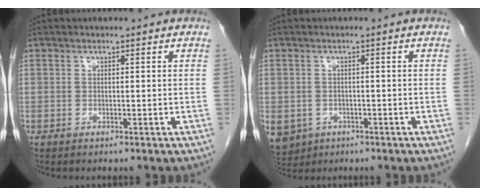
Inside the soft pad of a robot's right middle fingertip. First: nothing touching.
{"total": 9.2, "force": [-4.0, 7.7, 3.3], "torque": [-0.099, -0.003, -0.051]}